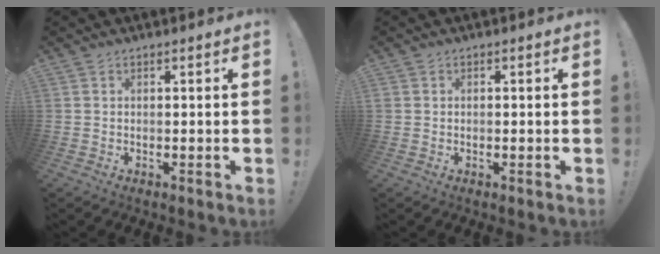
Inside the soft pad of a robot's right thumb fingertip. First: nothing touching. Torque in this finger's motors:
{"motor_torque": [-0.11, 0.00, -0.21, 0.16, 0.02]}